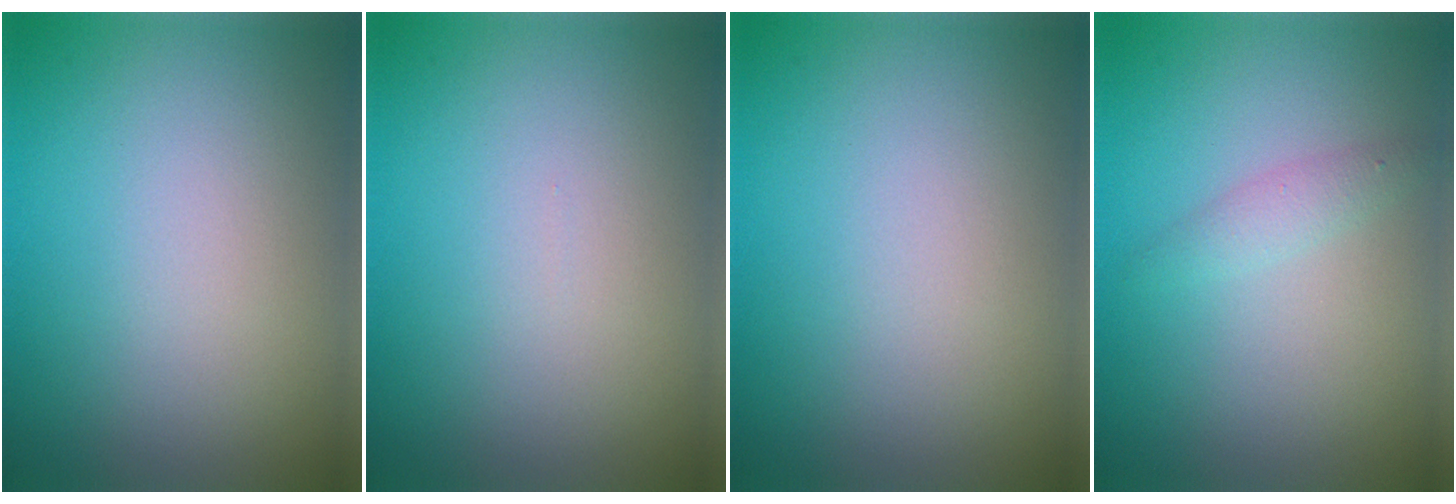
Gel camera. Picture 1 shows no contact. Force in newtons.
{"total": 0.0}
{"total": 0.0}
{"total": 1.4, "press": 1.4, "slide": 0.0}